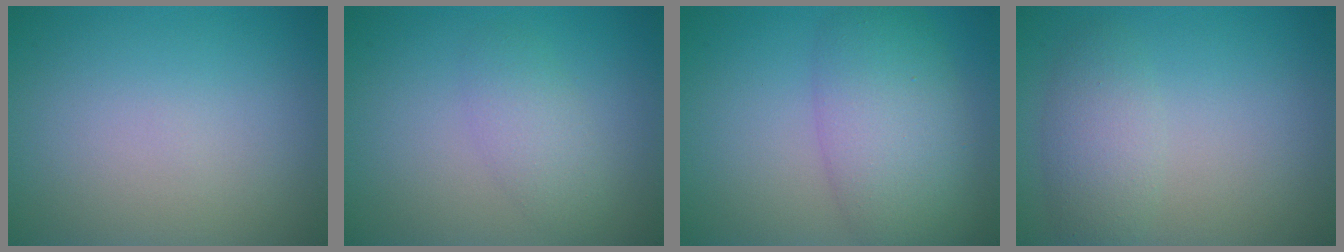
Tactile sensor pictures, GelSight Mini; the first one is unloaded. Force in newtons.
{"total": 2.3, "press": 2.3, "slide": 0.1}
{"total": 6.8, "press": 6.8, "slide": 0.2}
{"total": 2.7, "press": 2.7, "slide": 0.2}